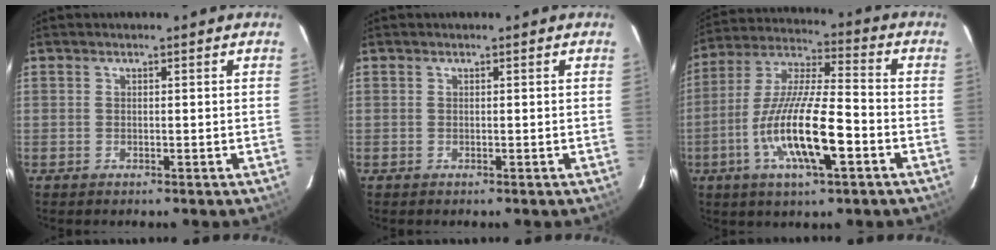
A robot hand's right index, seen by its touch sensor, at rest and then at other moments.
{"total": 0.0}
{"total": 16.2, "force": [-5.7, 3.4, 14.8], "torque": [-0.294, -0.014, -0.110]}